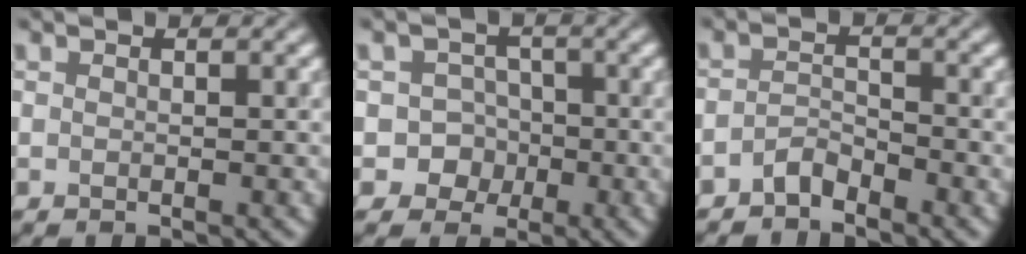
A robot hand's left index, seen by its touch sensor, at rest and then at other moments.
{"total": 4.6, "force": [-1.6, 4.3, 0.3], "torque": [0.034, 0.016, -0.041]}
{"total": 1.6, "force": [-1.5, 0.4, 0.4], "torque": [-0.009, 0.012, -0.033]}